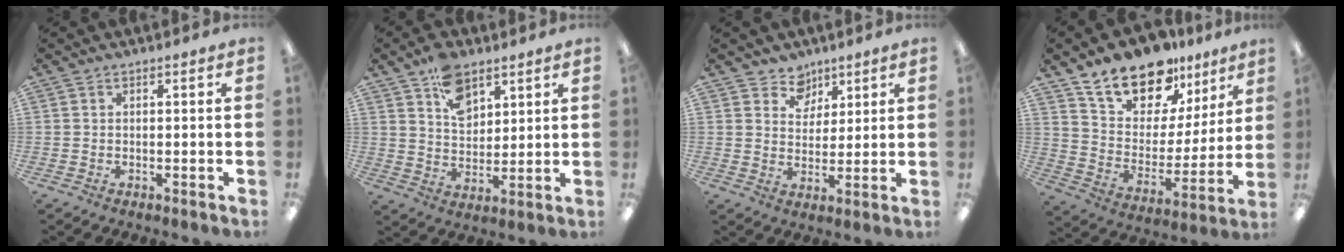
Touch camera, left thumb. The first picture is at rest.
{"total": 9.7, "force": [6.1, 6.0, 4.6], "torque": [-0.063, -0.026, 0.108]}
{"total": 6.5, "force": [4.4, 4.7, 0.3], "torque": [-0.001, -0.031, 0.080]}
{"total": 16.4, "force": [13.4, 8.1, 4.9], "torque": [-0.105, -0.095, 0.247]}